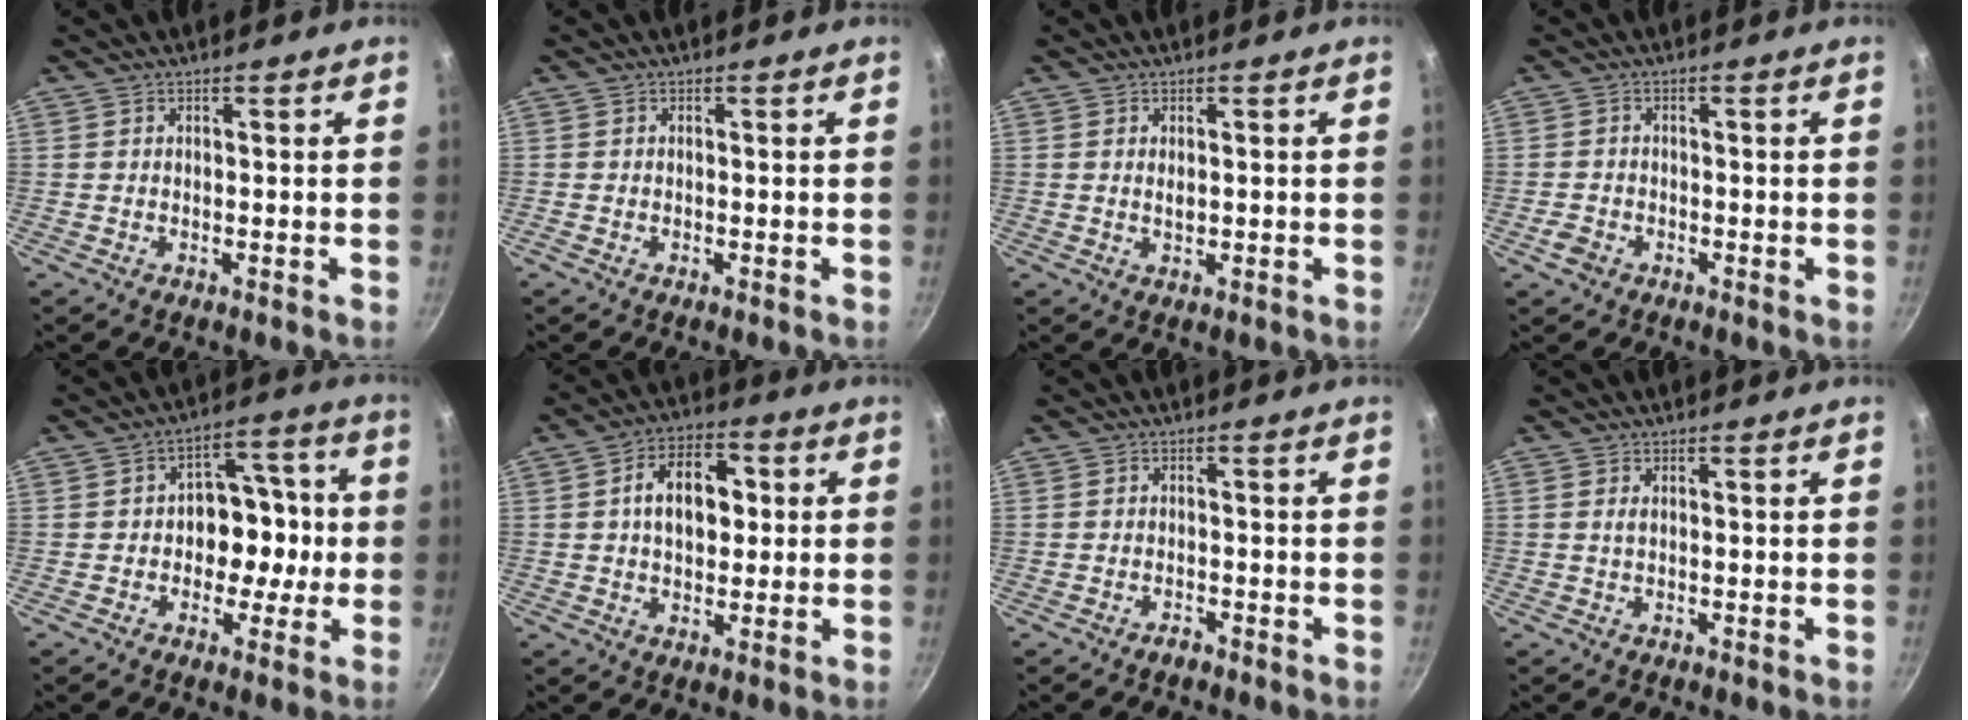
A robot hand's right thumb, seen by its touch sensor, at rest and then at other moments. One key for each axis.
{"total": 0.0}
{"total": 1.4, "fx": 0.2, "fy": 0.8, "fz": 1.1, "tx": -0.017, "ty": 0.000, "tz": 0.005}
{"total": 2.6, "fx": -1.3, "fy": 1.8, "fz": 1.3, "tx": -0.025, "ty": 0.009, "tz": -0.026}
{"total": 10.1, "fx": -1.3, "fy": 7.7, "fz": 6.3, "tx": -0.021, "ty": 0.036, "tz": -0.027}
{"total": 11.0, "fx": 1.5, "fy": 7.4, "fz": 8.0, "tx": -0.091, "ty": 0.016, "tz": 0.013}
{"total": 1.3, "fx": -1.1, "fy": 0.5, "fz": 0.4, "tx": -0.006, "ty": 0.015, "tz": -0.018}
{"total": 0.8, "fx": 0.2, "fy": 0.3, "fz": 0.8, "tx": -0.017, "ty": 0.000, "tz": 0.003}